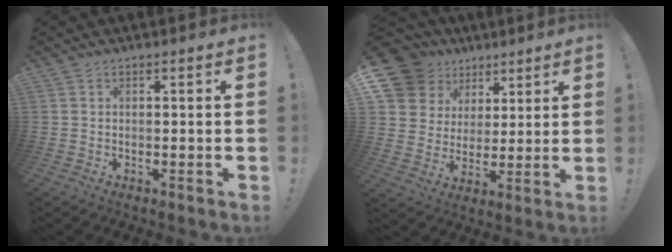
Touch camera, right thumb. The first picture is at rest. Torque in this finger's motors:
{"motor_torque": [0.30, 3.05, 0.36, 0.32, 0.16]}